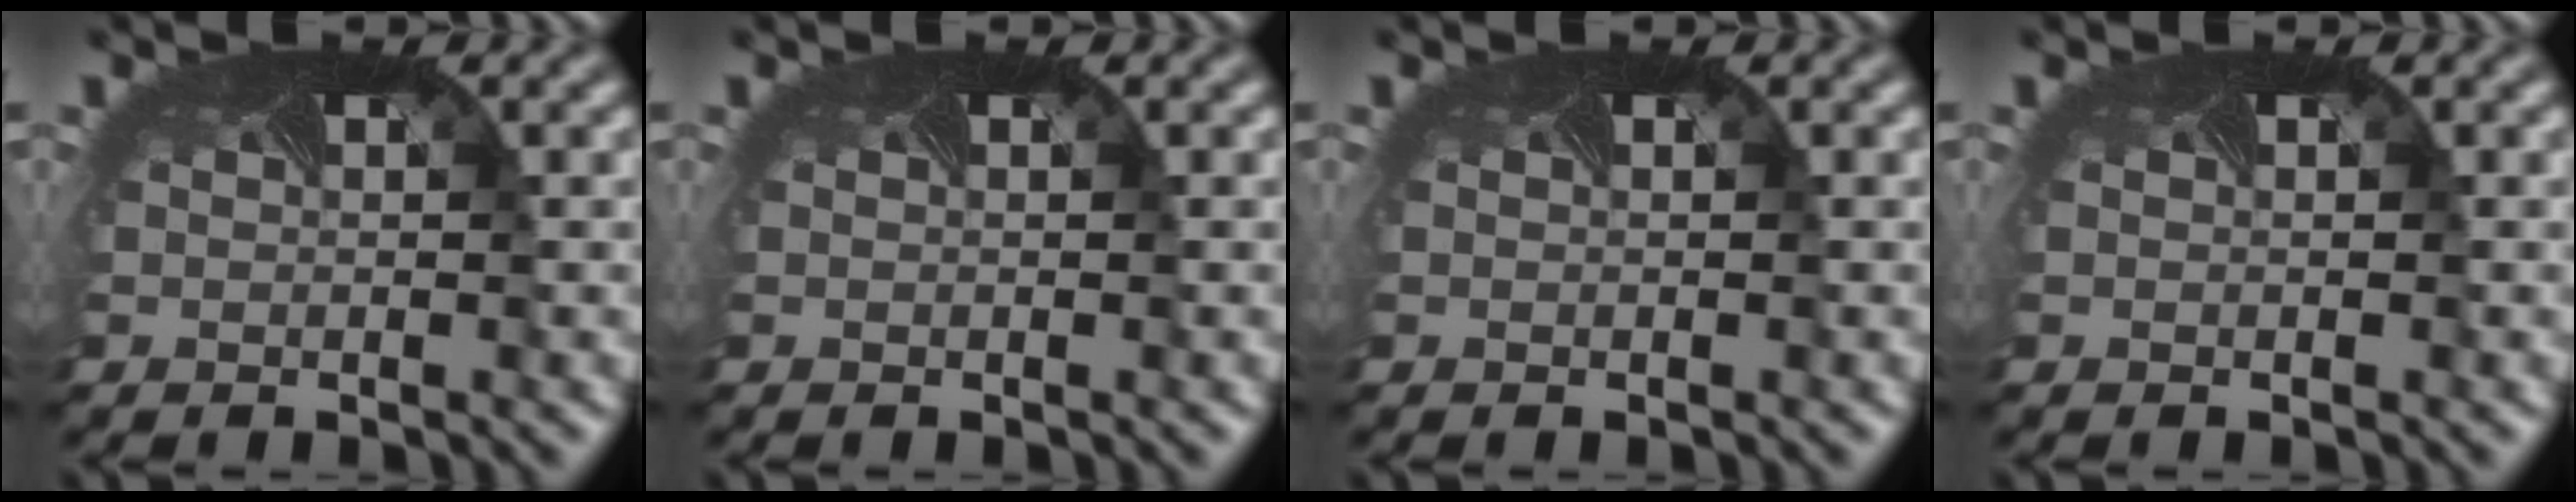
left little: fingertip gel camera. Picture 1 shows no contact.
{"total": 0.0}
{"total": 0.0}
{"total": 0.0}